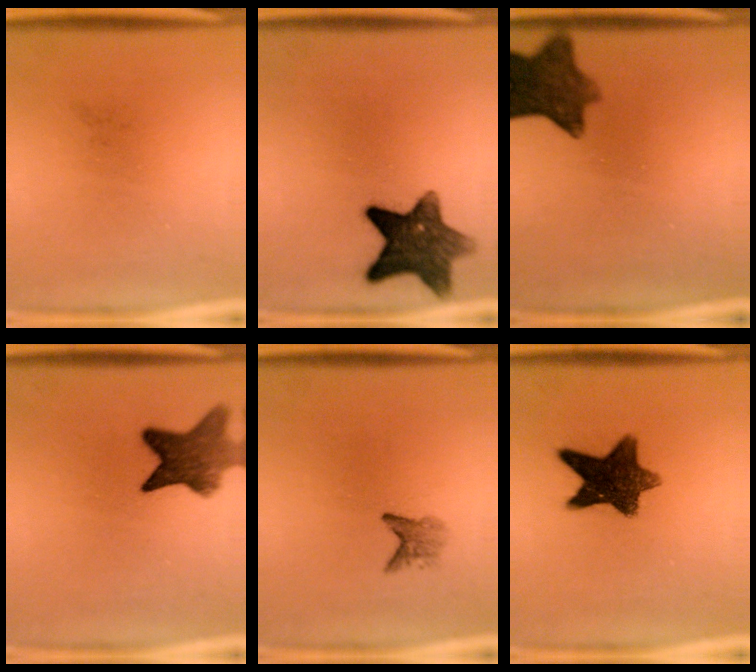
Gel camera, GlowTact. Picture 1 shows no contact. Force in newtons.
{"total": 10.7}
{"total": 9.2}
{"total": 8.4}
{"total": 2.0}
{"total": 10.9}